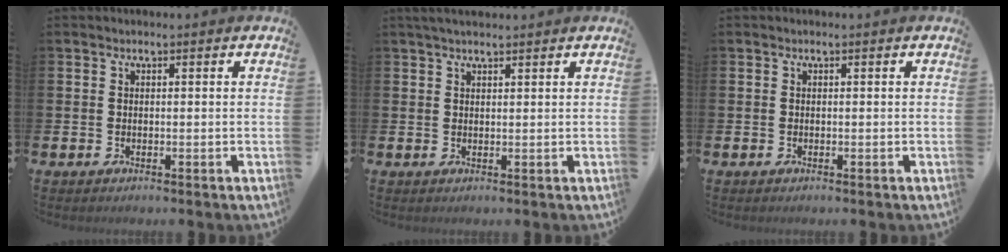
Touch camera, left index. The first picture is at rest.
{"total": 2.1, "force": [1.9, 0.5, 0.8], "torque": [-0.018, 0.003, 0.033]}
{"total": 0.0}